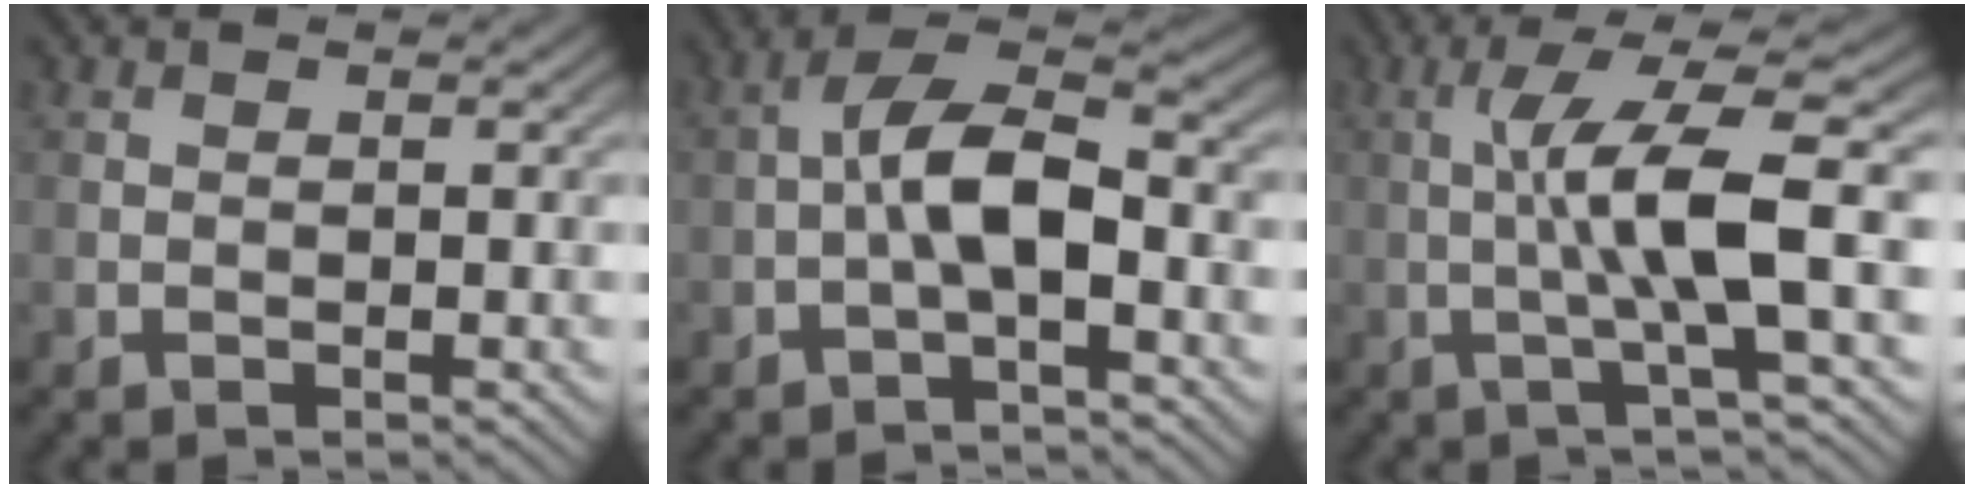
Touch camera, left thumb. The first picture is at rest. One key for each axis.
{"total": 6.6, "fx": -1.5, "fy": 2.5, "fz": 6.0, "tx": -0.107, "ty": 0.018, "tz": -0.038}
{"total": 8.7, "fx": -0.2, "fy": 1.2, "fz": 8.7, "tx": -0.148, "ty": 0.015, "tz": -0.007}